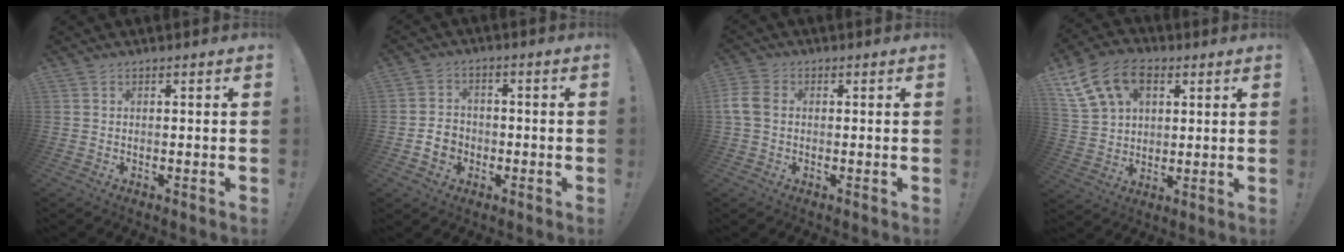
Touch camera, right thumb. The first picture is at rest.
{"total": 6.5, "force": [-2.2, 5.5, 2.6], "torque": [-0.039, 0.012, -0.041]}
{"total": 6.5, "force": [0.1, 4.8, 4.4], "torque": [-0.105, 0.009, 0.004]}
{"total": 15.9, "force": [7.1, 11.0, 8.9], "torque": [-0.155, -0.025, 0.137]}